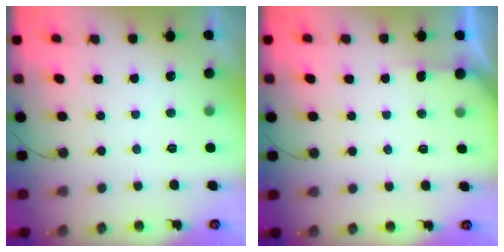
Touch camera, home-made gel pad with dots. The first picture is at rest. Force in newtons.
{"total": 2.9, "press": 2.9, "slide": 0.4}